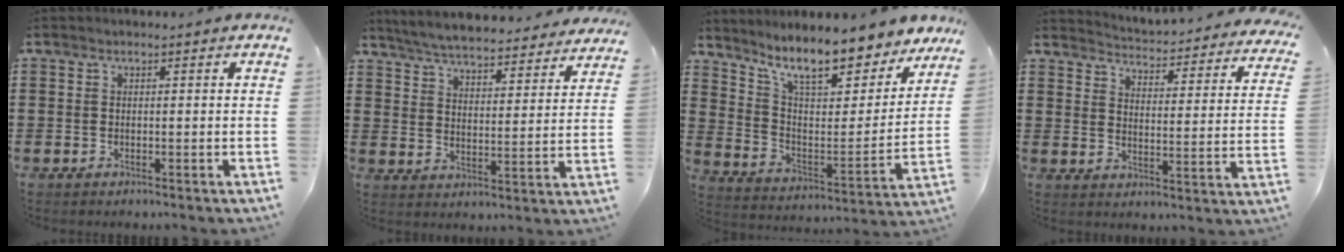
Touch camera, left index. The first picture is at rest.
{"total": 5.5, "force": [5.4, -0.4, 0.9], "torque": [-0.046, -0.041, 0.092]}
{"total": 11.2, "force": [9.3, 2.3, 5.8], "torque": [-0.125, -0.062, 0.157]}
{"total": 3.0, "force": [2.9, -0.6, 0.1], "torque": [-0.017, -0.041, 0.041]}